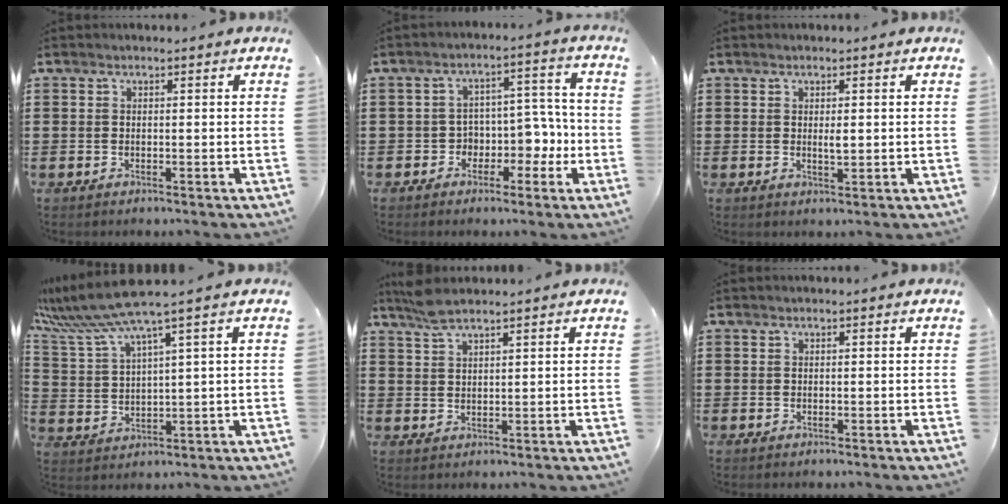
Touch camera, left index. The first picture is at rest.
{"total": 5.3, "force": [-1.5, 4.6, 2.1], "torque": [-0.048, 0.005, -0.031]}
{"total": 1.7, "force": [0.2, 0.4, 1.6], "torque": [-0.030, 0.000, 0.003]}
{"total": 6.9, "force": [5.2, -0.4, 4.5], "torque": [-0.124, -0.035, 0.083]}
{"total": 3.6, "force": [3.0, 0.5, 2.0], "torque": [-0.046, 0.000, 0.055]}
{"total": 0.0}